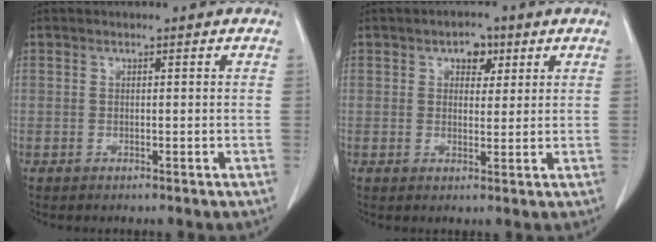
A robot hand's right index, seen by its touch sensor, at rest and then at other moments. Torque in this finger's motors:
{"motor_torque": [0.08, 0.02, 0.04, 0.01]}